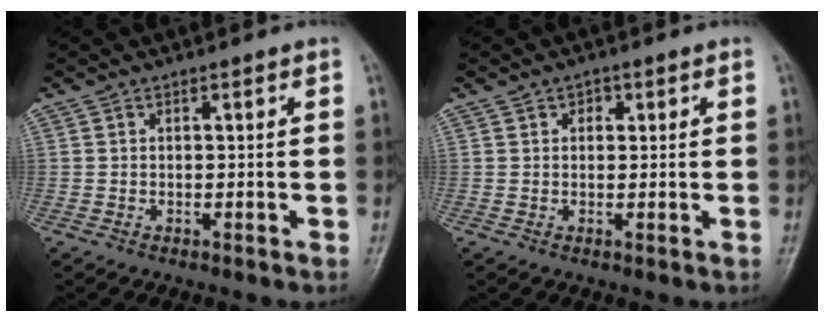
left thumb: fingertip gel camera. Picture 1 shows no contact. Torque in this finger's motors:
{"motor_torque": [-0.13, -0.03, -0.16, -0.06, -0.01]}